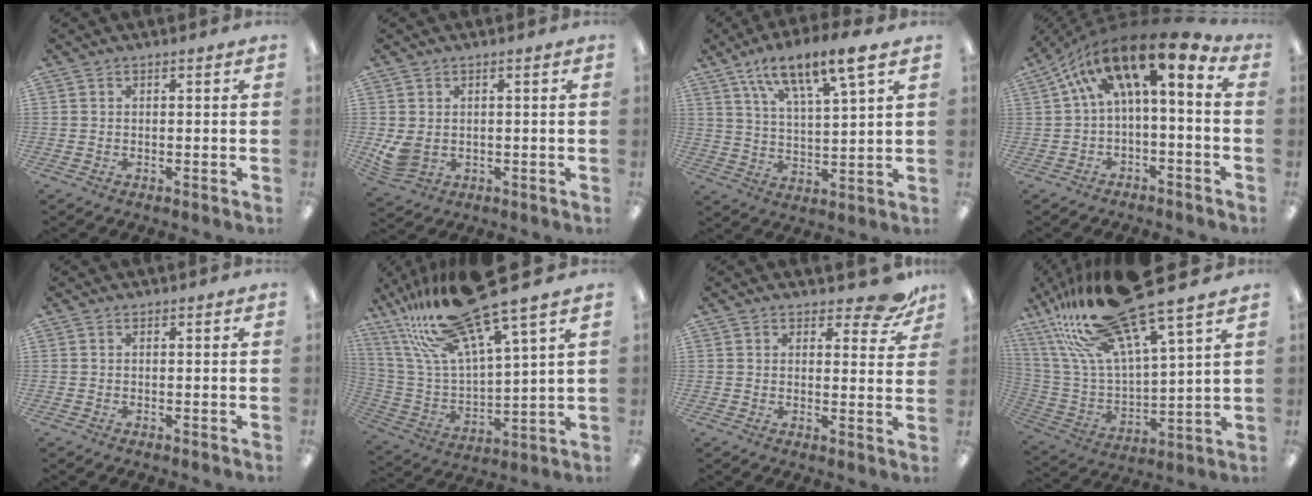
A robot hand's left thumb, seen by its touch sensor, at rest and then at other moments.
{"total": 4.6, "force": [0.3, 3.5, 2.9], "torque": [-0.065, -0.005, 0.005]}
{"total": 11.6, "force": [8.8, 2.5, 7.1], "torque": [-0.125, -0.046, 0.152]}
{"total": 14.2, "force": [5.3, 5.1, 12.2], "torque": [-0.210, -0.035, 0.085]}
{"total": 0.0}
{"total": 24.3, "force": [18.6, 5.1, 14.8], "torque": [-0.292, -0.122, 0.305]}
{"total": 6.7, "force": [5.1, 2.7, 3.6], "torque": [-0.032, -0.030, 0.084]}
{"total": 25.3, "force": [19.6, 5.2, 15.2], "torque": [-0.289, -0.130, 0.325]}